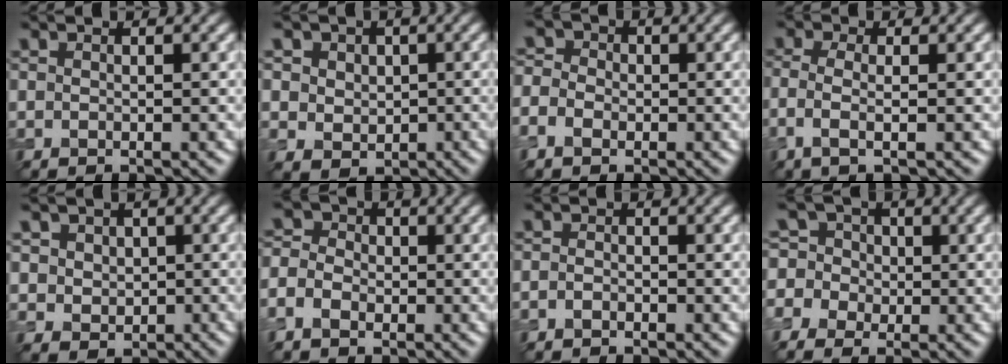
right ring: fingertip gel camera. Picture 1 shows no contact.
{"total": 5.0, "force": [1.3, 4.3, 2.3], "torque": [-0.041, 0.018, 0.010]}
{"total": 3.5, "force": [-1.1, 3.0, 1.6], "torque": [-0.019, 0.007, -0.033]}
{"total": 2.6, "force": [-0.5, 1.0, 2.4], "torque": [-0.060, -0.007, -0.006]}
{"total": 3.6, "force": [0.8, 3.2, 1.5], "torque": [-0.024, 0.008, 0.009]}
{"total": 4.0, "force": [-1.5, 3.2, 1.8], "torque": [-0.026, 0.001, -0.035]}
{"total": 1.0, "force": [-0.7, 0.6, 0.5], "torque": [-0.009, 0.001, -0.017]}
{"total": 5.8, "force": [-1.8, 5.1, 2.2], "torque": [-0.044, 0.025, -0.064]}